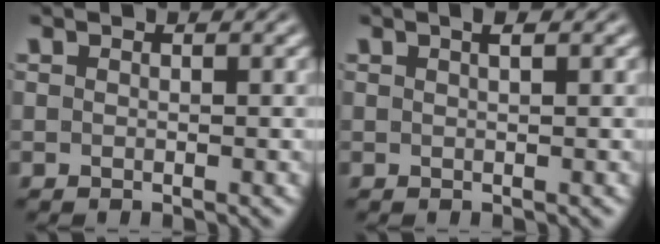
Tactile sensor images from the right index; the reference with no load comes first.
{"total": 1.0, "force": [0.4, -0.4, 0.9], "torque": [-0.007, 0.005, 0.007]}